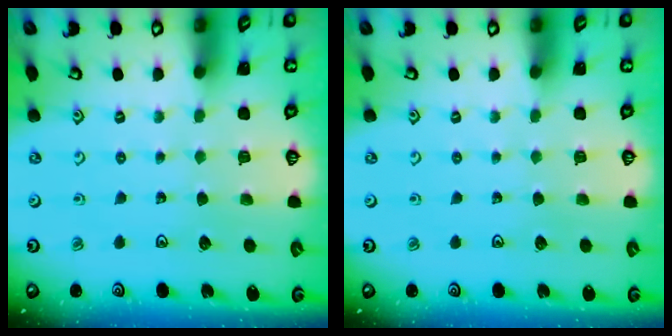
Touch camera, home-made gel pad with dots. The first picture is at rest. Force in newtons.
{"total": 0.0}